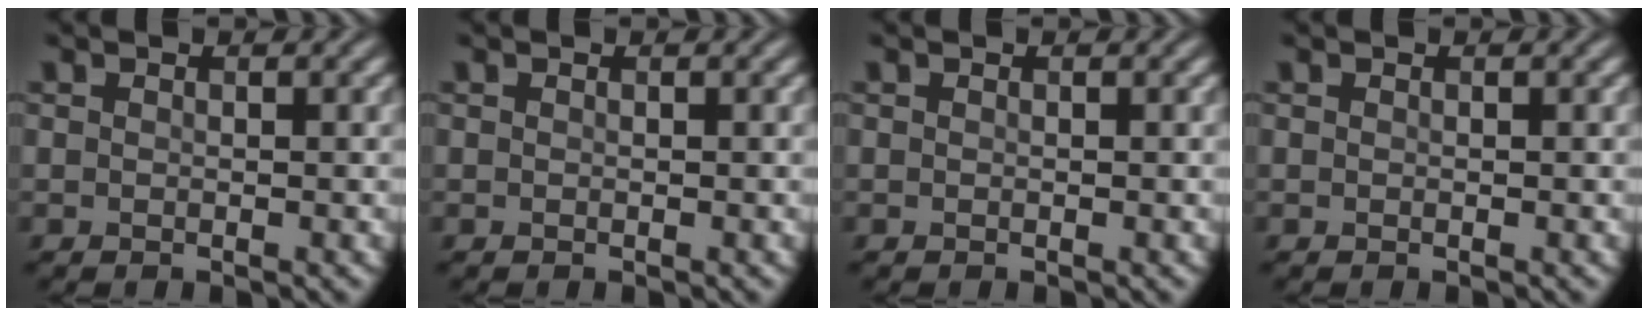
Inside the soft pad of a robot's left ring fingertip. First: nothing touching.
{"total": 0.0}
{"total": 0.0}
{"total": 0.0}